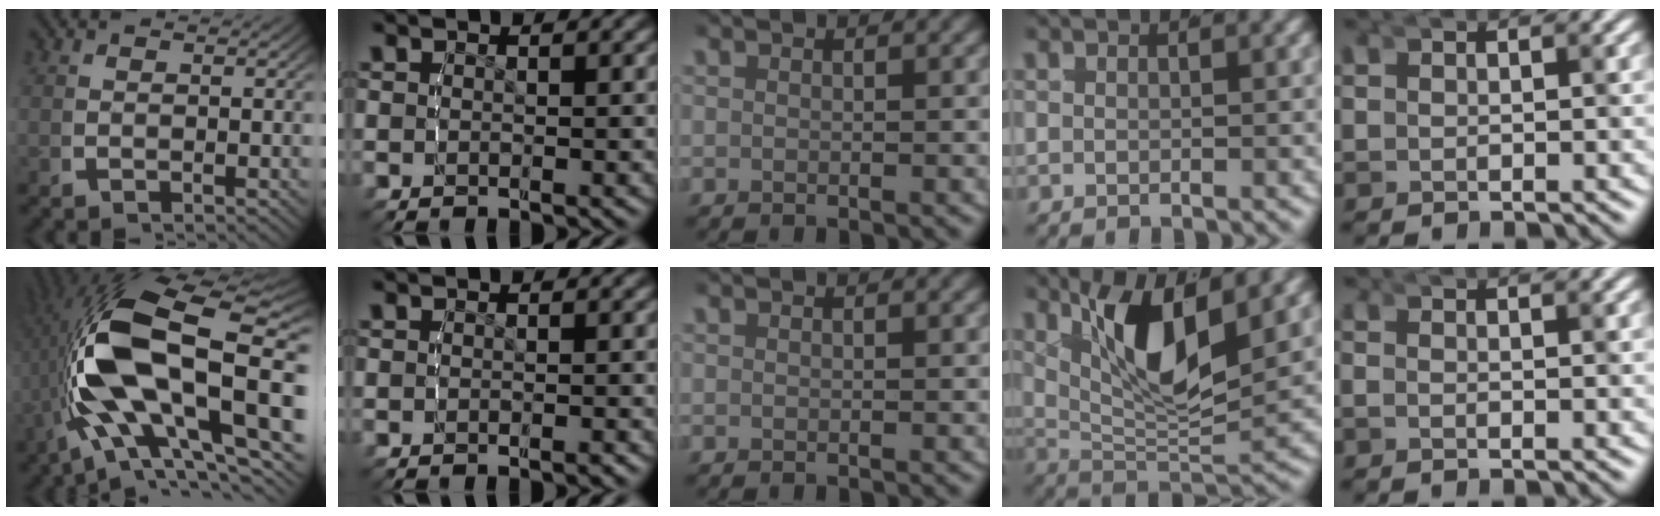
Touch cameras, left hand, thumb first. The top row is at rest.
{"thumb": {"total": 18.9, "force": [0.3, 9.3, 16.4], "torque": [-0.339, -0.031, 0.029]}, "ring": {"total": 8.3, "force": [2.7, 3.4, 7.1], "torque": [-0.130, -0.005, 0.045]}, "little": {"total": 1.1, "force": [-0.8, -0.7, -0.2], "torque": [0.008, 0.000, -0.018]}}